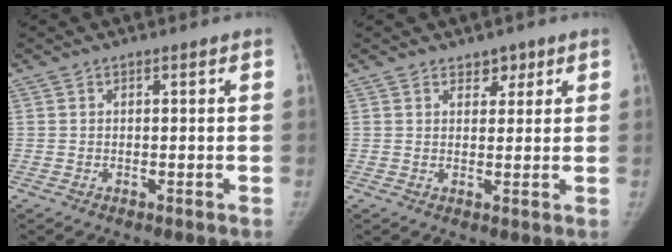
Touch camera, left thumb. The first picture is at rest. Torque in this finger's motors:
{"motor_torque": [-0.05, 0.10, -0.25, 0.08, -0.01]}